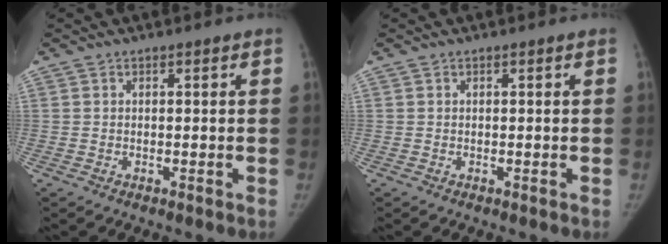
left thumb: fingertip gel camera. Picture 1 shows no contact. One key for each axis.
{"total": 0.0}